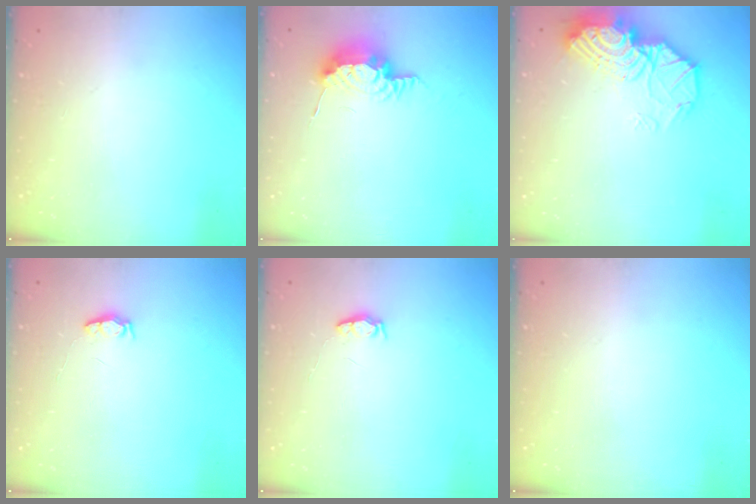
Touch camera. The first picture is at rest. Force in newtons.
{"total": 9.3, "press": 8.9, "slide": 2.5}
{"total": 15.7, "press": 15.6, "slide": 1.3}
{"total": 4.0, "press": 4.0, "slide": 0.6}
{"total": 4.0, "press": 4.0, "slide": 0.6}
{"total": 0.0}